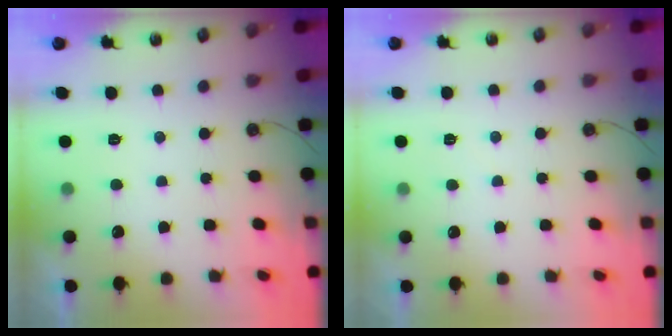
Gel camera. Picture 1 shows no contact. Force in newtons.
{"total": 3.6, "press": 3.6, "slide": 0.6}